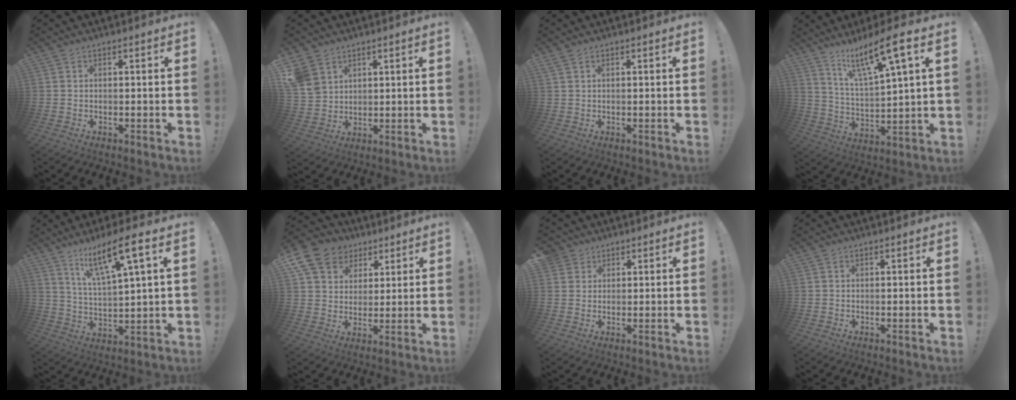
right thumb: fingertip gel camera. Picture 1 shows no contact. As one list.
[{"total": 7.1, "force": [4.5, 4.9, 2.3], "torque": [-0.042, -0.026, 0.091]}, {"total": 1.0, "force": [0.7, 0.1, 0.7], "torque": [-0.014, 0.000, 0.014]}, {"total": 14.3, "force": [9.2, 2.0, 10.8], "torque": [-0.188, -0.051, 0.142]}, {"total": 13.7, "force": [8.3, 2.2, 10.7], "torque": [-0.182, -0.040, 0.129]}, {"total": 12.7, "force": [6.7, 10.0, 4.3], "torque": [-0.064, -0.040, 0.134]}, {"total": 3.4, "force": [2.1, 2.6, 0.4], "torque": [0.000, -0.010, 0.039]}, {"total": 0.0}]